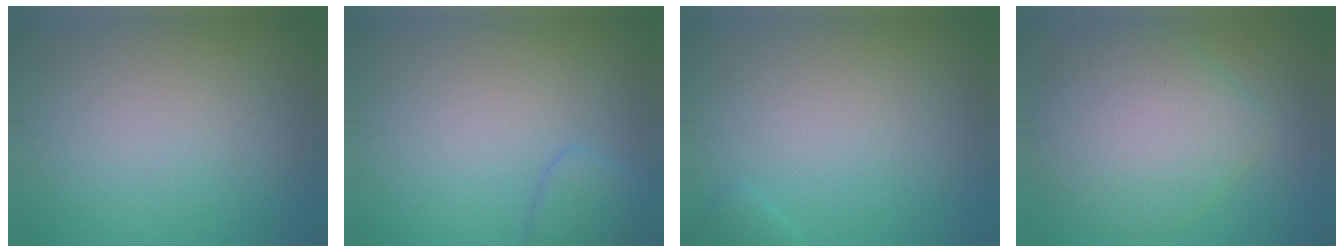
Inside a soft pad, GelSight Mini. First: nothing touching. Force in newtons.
{"total": 2.4, "press": 2.4, "slide": 0.2}
{"total": 0.7, "press": 0.7, "slide": 0.1}
{"total": 7.6, "press": 7.6, "slide": 0.2}